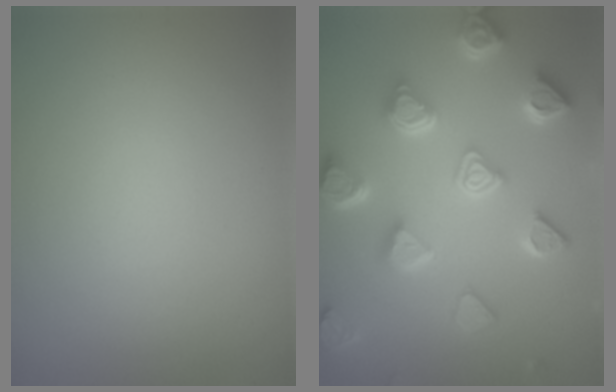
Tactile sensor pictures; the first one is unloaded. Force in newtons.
{"total": 6.6, "press": 5.2, "slide": 3.9}